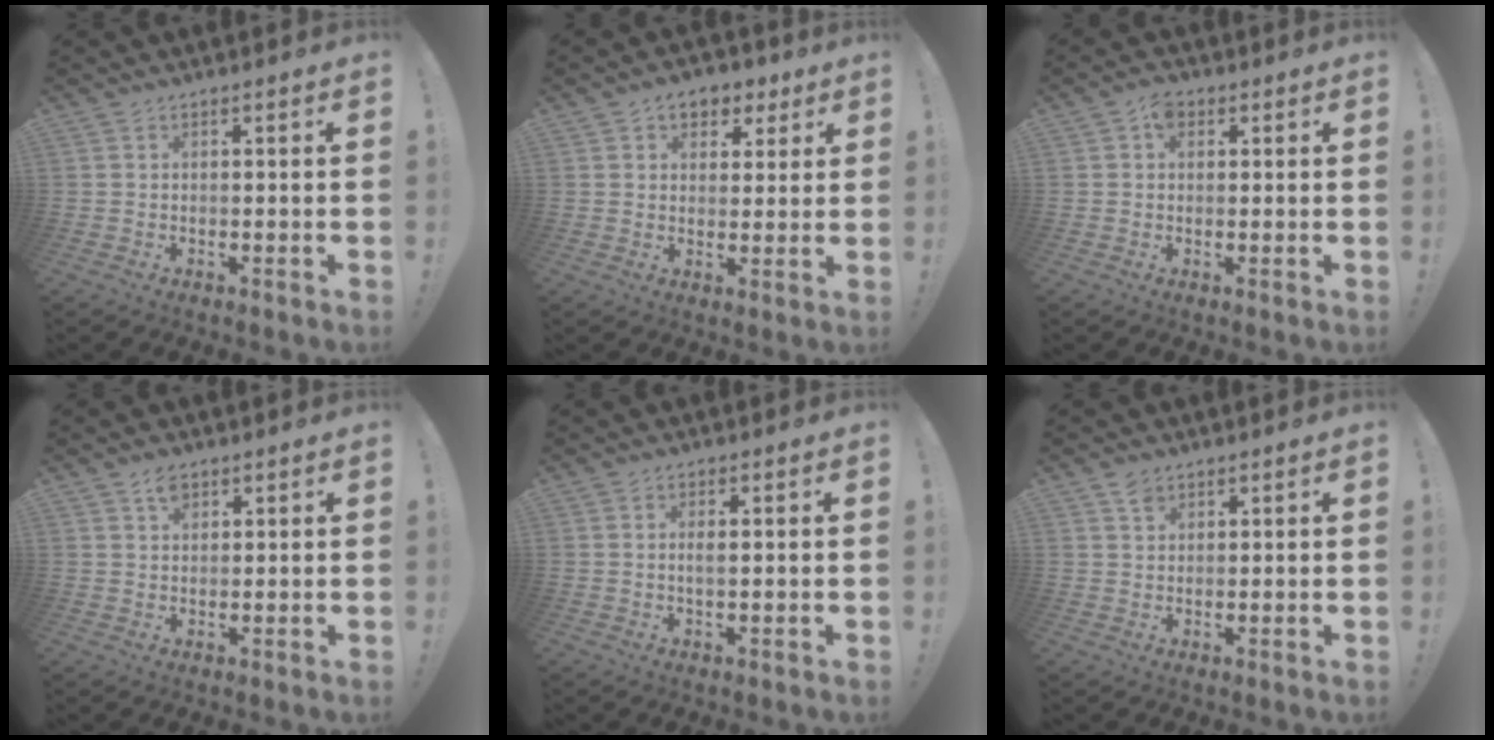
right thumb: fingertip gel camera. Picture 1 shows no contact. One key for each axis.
{"total": 6.8, "fx": 3.4, "fy": 5.1, "fz": 2.9, "tx": -0.026, "ty": -0.012, "tz": 0.062}
{"total": 4.7, "fx": 1.6, "fy": 3.4, "fz": 2.8, "tx": -0.045, "ty": 0.004, "tz": 0.030}
{"total": 3.2, "fx": 2.0, "fy": 2.0, "fz": 1.4, "tx": -0.017, "ty": -0.005, "tz": 0.034}
{"total": 2.1, "fx": 0.2, "fy": 0.5, "fz": 2.0, "tx": -0.029, "ty": -0.004, "tz": -0.001}
{"total": 2.7, "fx": 1.9, "fy": 1.8, "fz": 0.9, "tx": -0.011, "ty": -0.007, "tz": 0.034}